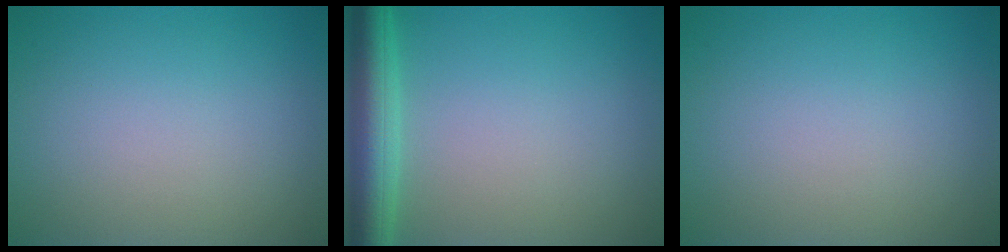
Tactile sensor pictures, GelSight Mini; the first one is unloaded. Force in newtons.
{"total": 4.9, "press": 4.9, "slide": 0.3}
{"total": 0.0}